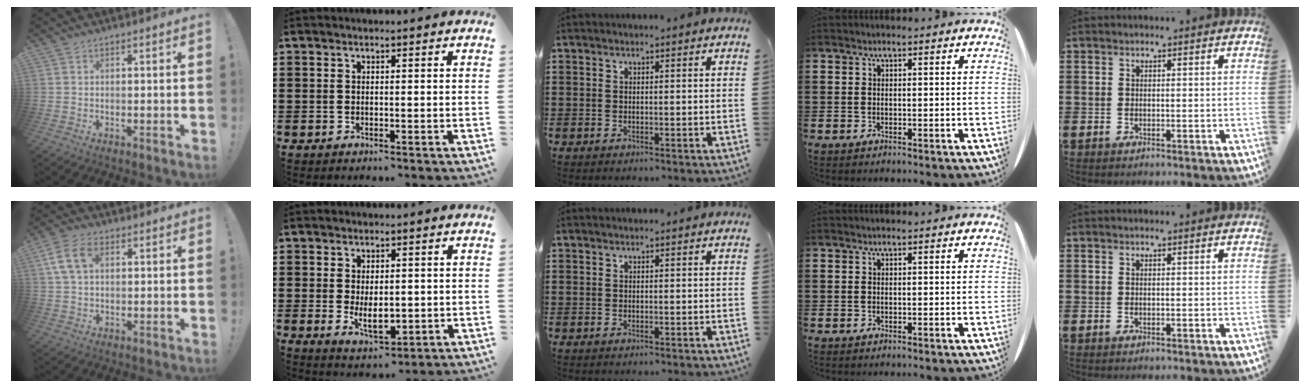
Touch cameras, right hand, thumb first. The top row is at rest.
{"thumb": {"total": 8.4, "force": [2.4, 5.3, 6.1], "torque": [-0.128, 0.012, 0.049]}, "index": {"total": 5.1, "force": [-0.3, 2.7, 4.4], "torque": [-0.077, 0.000, -0.006]}}